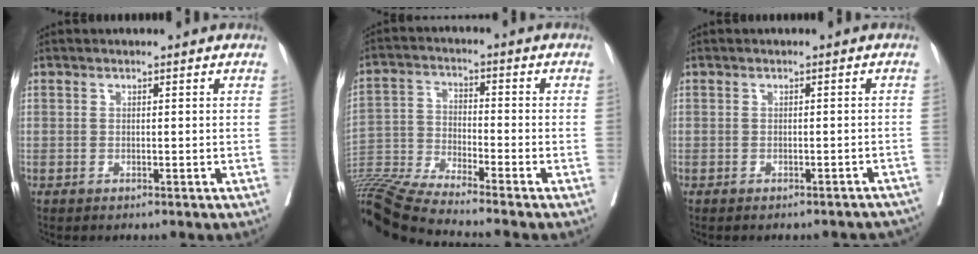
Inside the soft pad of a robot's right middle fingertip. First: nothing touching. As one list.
[{"total": 12.7, "force": [-11.4, -2.1, 5.1], "torque": [-0.088, -0.022, -0.203]}, {"total": 6.6, "force": [-5.8, 2.3, 2.0], "torque": [-0.019, 0.007, -0.059]}]